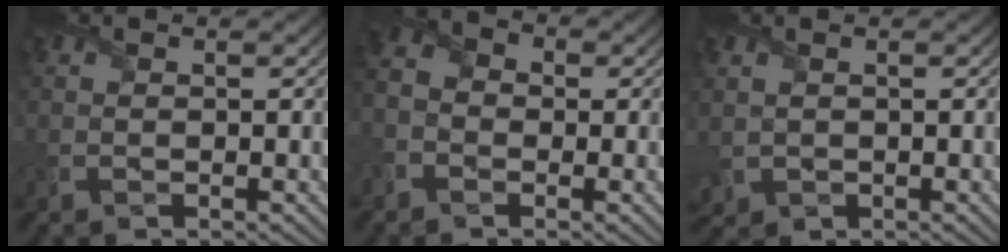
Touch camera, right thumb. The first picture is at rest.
{"total": 4.6, "force": [-2.0, 3.5, 2.3], "torque": [-0.061, -0.002, -0.043]}
{"total": 1.5, "force": [0.4, 1.3, 0.6], "torque": [-0.035, -0.005, 0.010]}